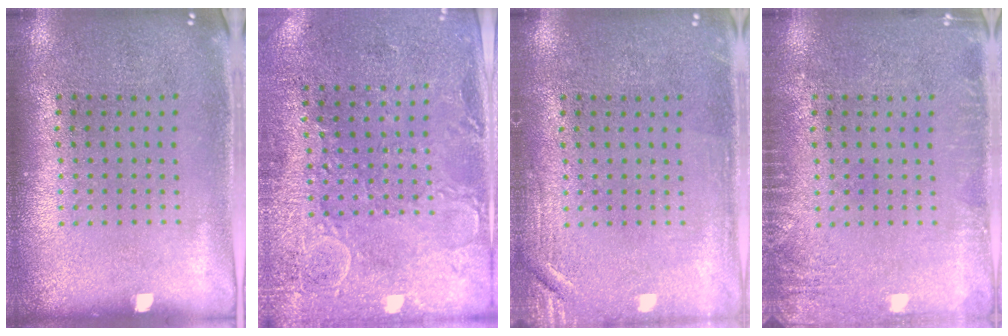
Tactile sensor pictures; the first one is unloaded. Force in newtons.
{"total": 2.8, "press": 2.5, "slide": 1.2}
{"total": 1.8, "press": 1.8, "slide": 0.3}
{"total": 2.0, "press": 1.9, "slide": 0.2}